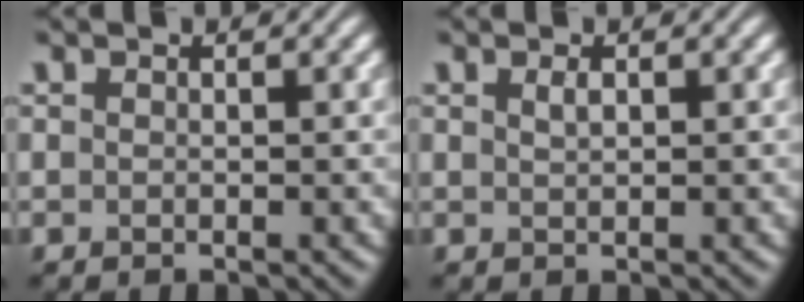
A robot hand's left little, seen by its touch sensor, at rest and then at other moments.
{"total": 0.7, "force": [0.3, 0.3, 0.6], "torque": [-0.013, 0.001, 0.009]}